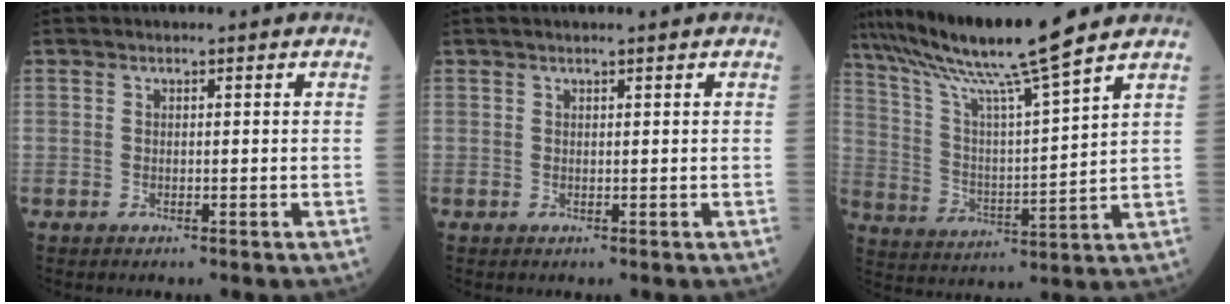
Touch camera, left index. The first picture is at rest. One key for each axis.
{"total": 1.0, "fx": 0.8, "fy": -0.1, "fz": 0.6, "tx": -0.009, "ty": 0.005, "tz": 0.015}
{"total": 14.3, "fx": 11.9, "fy": -1.9, "fz": 7.7, "tx": -0.146, "ty": 0.001, "tz": 0.215}